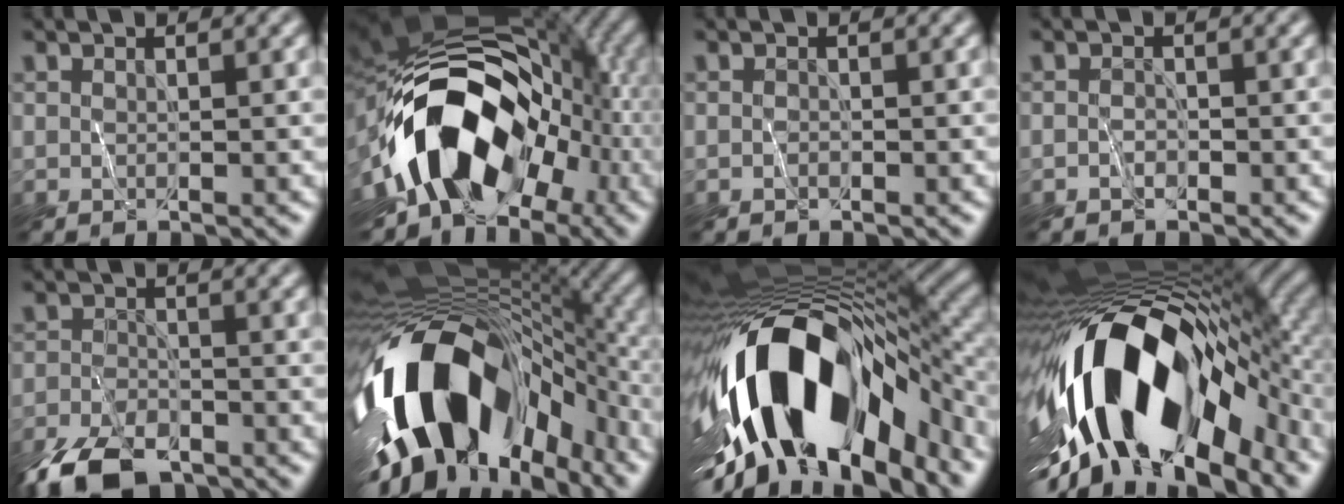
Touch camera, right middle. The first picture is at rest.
{"total": 12.1, "force": [-6.2, 7.7, 7.0], "torque": [-0.096, 0.010, -0.119]}
{"total": 2.6, "force": [-0.7, -1.3, -2.1], "torque": [0.038, -0.004, -0.010]}
{"total": 1.3, "force": [-1.1, -0.1, -0.7], "torque": [0.013, -0.005, -0.020]}
{"total": 7.4, "force": [-6.5, 2.5, 2.5], "torque": [-0.059, -0.028, -0.122]}
{"total": 14.9, "force": [-6.8, 7.8, 10.7], "torque": [-0.186, -0.020, -0.109]}
{"total": 15.9, "force": [-6.6, 7.6, 12.2], "torque": [-0.216, -0.004, -0.111]}
{"total": 15.9, "force": [-5.2, 7.8, 12.8], "torque": [-0.225, 0.008, -0.097]}